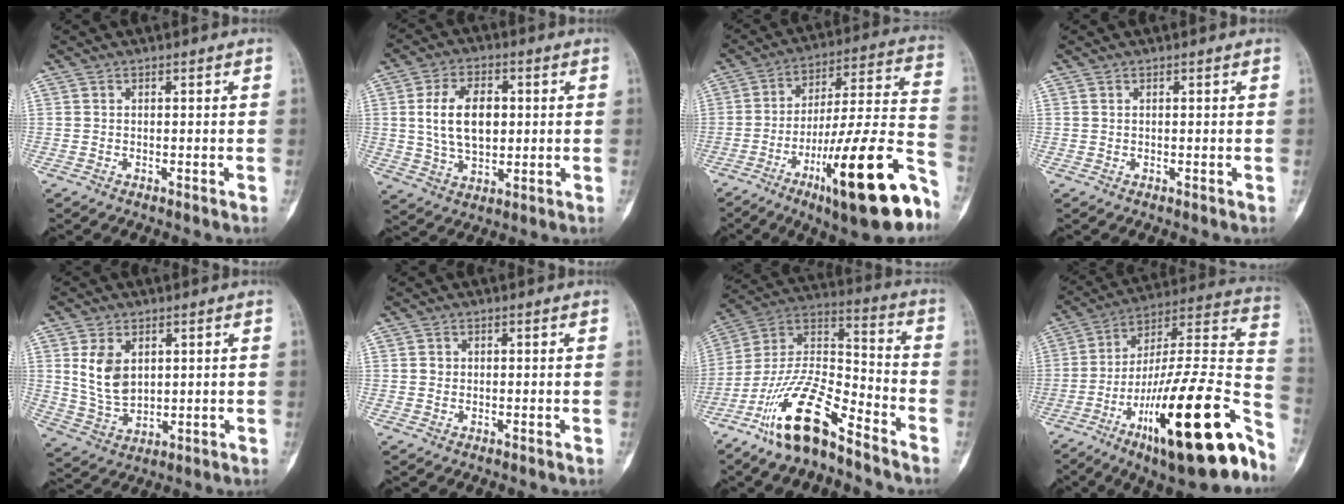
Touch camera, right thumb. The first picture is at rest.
{"total": 11.4, "force": [1.3, 7.0, 8.8], "torque": [-0.141, 0.000, 0.028]}
{"total": 25.5, "force": [-12.7, 4.9, 21.6], "torque": [-0.304, 0.060, -0.195]}
{"total": 0.0}
{"total": 8.6, "force": [2.2, 5.8, 5.9], "torque": [-0.092, -0.012, 0.057]}
{"total": 1.0, "force": [0.0, 0.9, 0.3], "torque": [-0.001, 0.003, 0.000]}
{"total": 17.5, "force": [-11.7, 5.7, 11.7], "torque": [-0.220, 0.080, -0.221]}
{"total": 31.3, "force": [-15.3, 8.1, 26.1], "torque": [-0.351, 0.074, -0.239]}